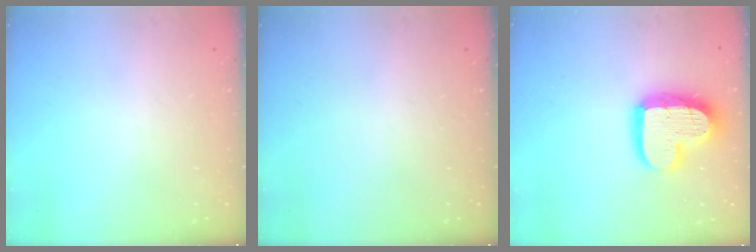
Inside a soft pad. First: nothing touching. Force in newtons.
{"total": 0.0}
{"total": 18.3, "press": 18.2, "slide": 1.9}